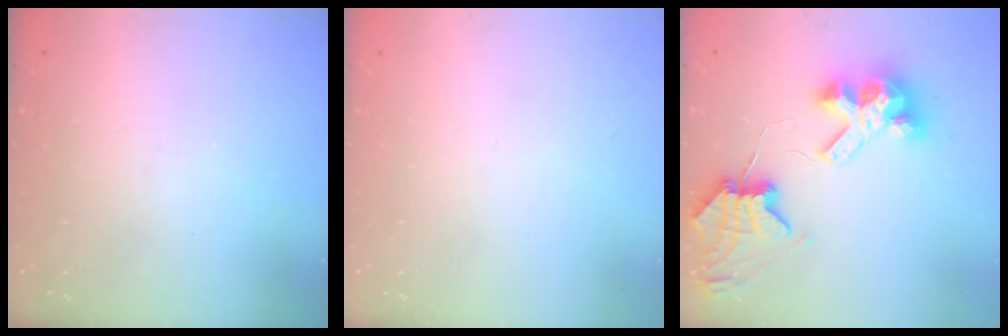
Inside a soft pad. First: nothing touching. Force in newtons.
{"total": 0.0}
{"total": 8.3, "press": 8.3, "slide": 1.0}